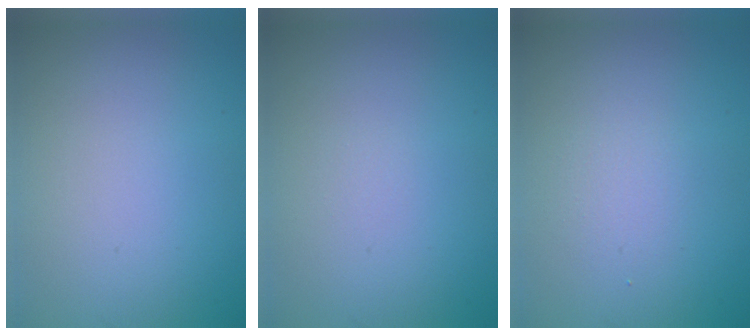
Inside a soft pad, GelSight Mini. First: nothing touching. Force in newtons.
{"total": 0.0}
{"total": 1.4, "press": 1.3, "slide": 0.1}